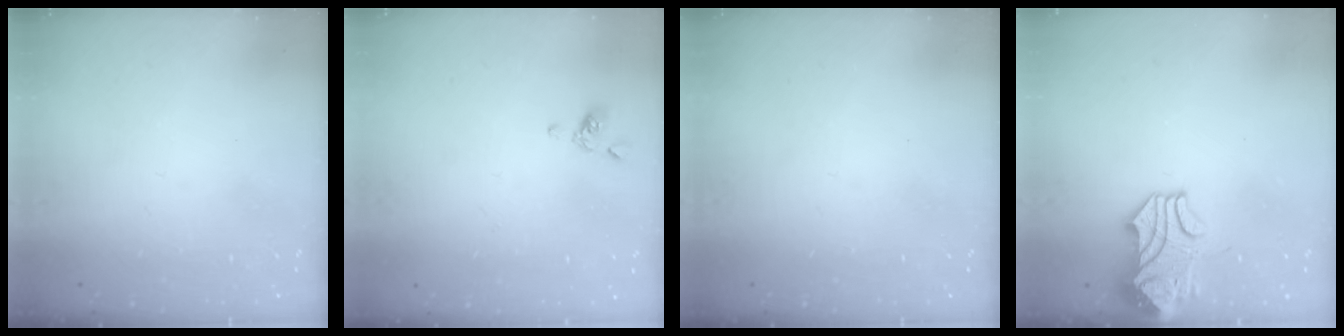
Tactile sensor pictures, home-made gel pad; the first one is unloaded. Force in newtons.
{"total": 2.2, "press": 2.2, "slide": 0.2}
{"total": 0.0}
{"total": 3.9, "press": 3.8, "slide": 1.0}